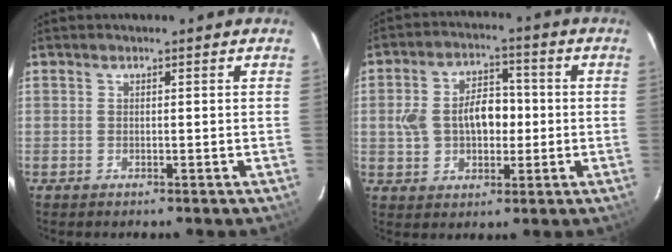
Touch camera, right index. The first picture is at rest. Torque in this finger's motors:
{"motor_torque": [0.27, -0.04, 0.22, 0.07]}